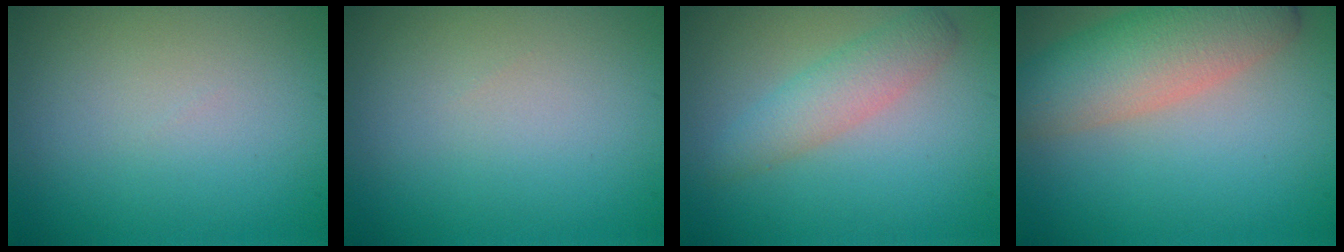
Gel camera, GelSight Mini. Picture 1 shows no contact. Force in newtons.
{"total": 0.0}
{"total": 2.9, "press": 2.9, "slide": 0.1}
{"total": 7.0, "press": 7.0, "slide": 0.3}